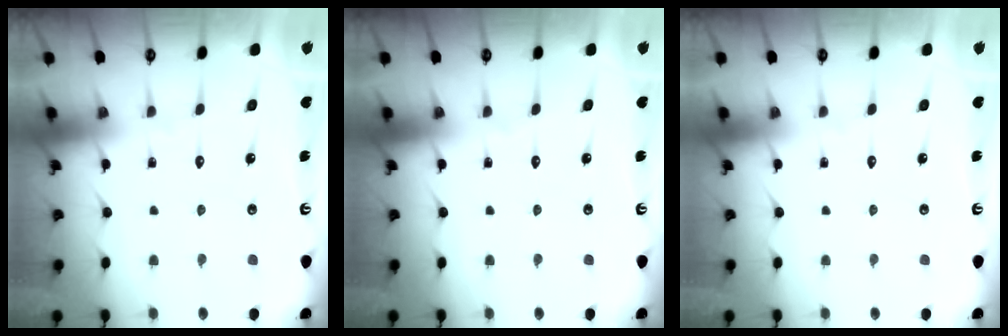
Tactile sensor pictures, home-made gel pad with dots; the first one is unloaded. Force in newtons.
{"total": 0.0}
{"total": 0.0}